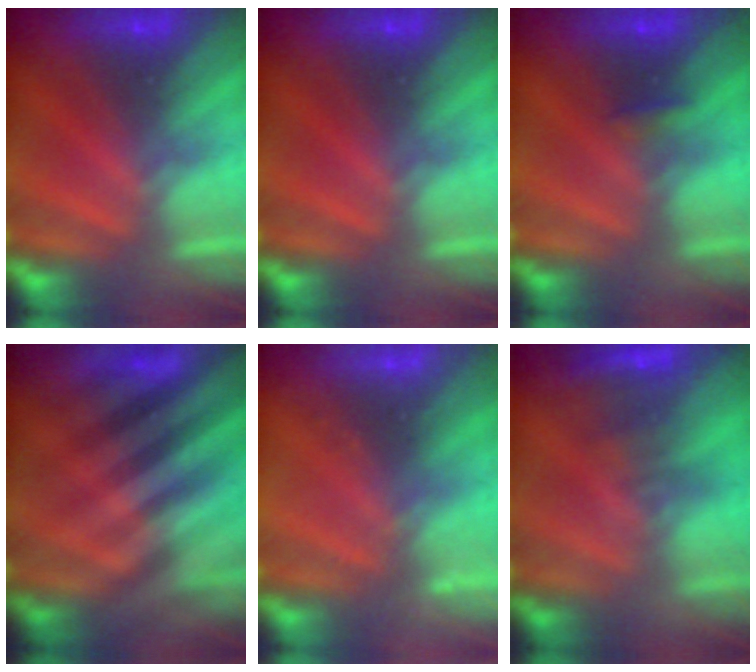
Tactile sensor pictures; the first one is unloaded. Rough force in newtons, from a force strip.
{"total": 0.0}
{"total": 2.3}
{"total": 2.5}
{"total": 2.2}
{"total": 4.6}